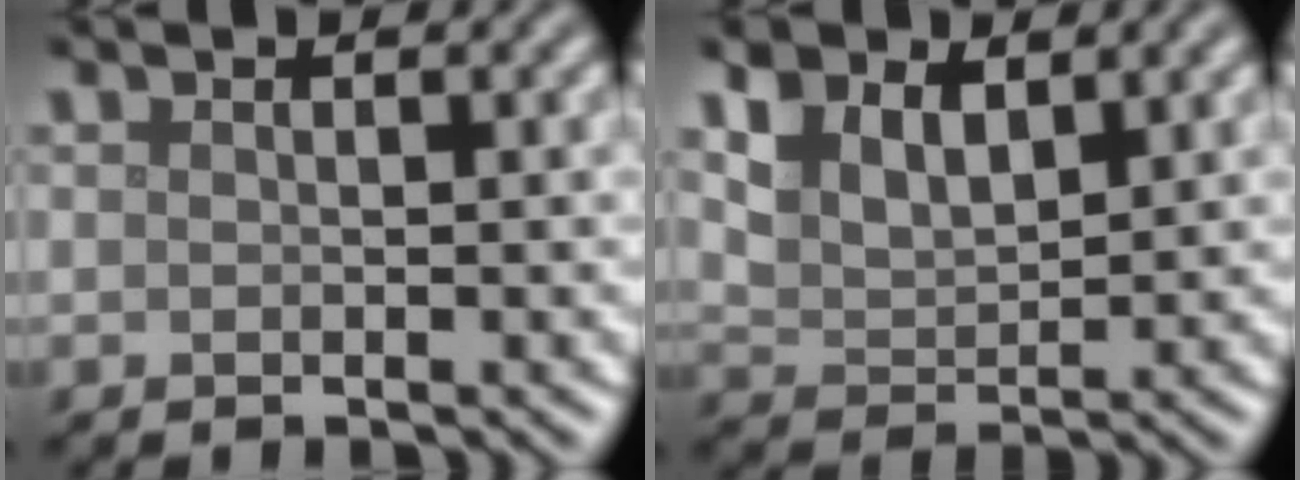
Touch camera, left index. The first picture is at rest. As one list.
[{"total": 3.8, "force": [2.4, 2.0, 2.2], "torque": [-0.052, -0.006, 0.047]}]